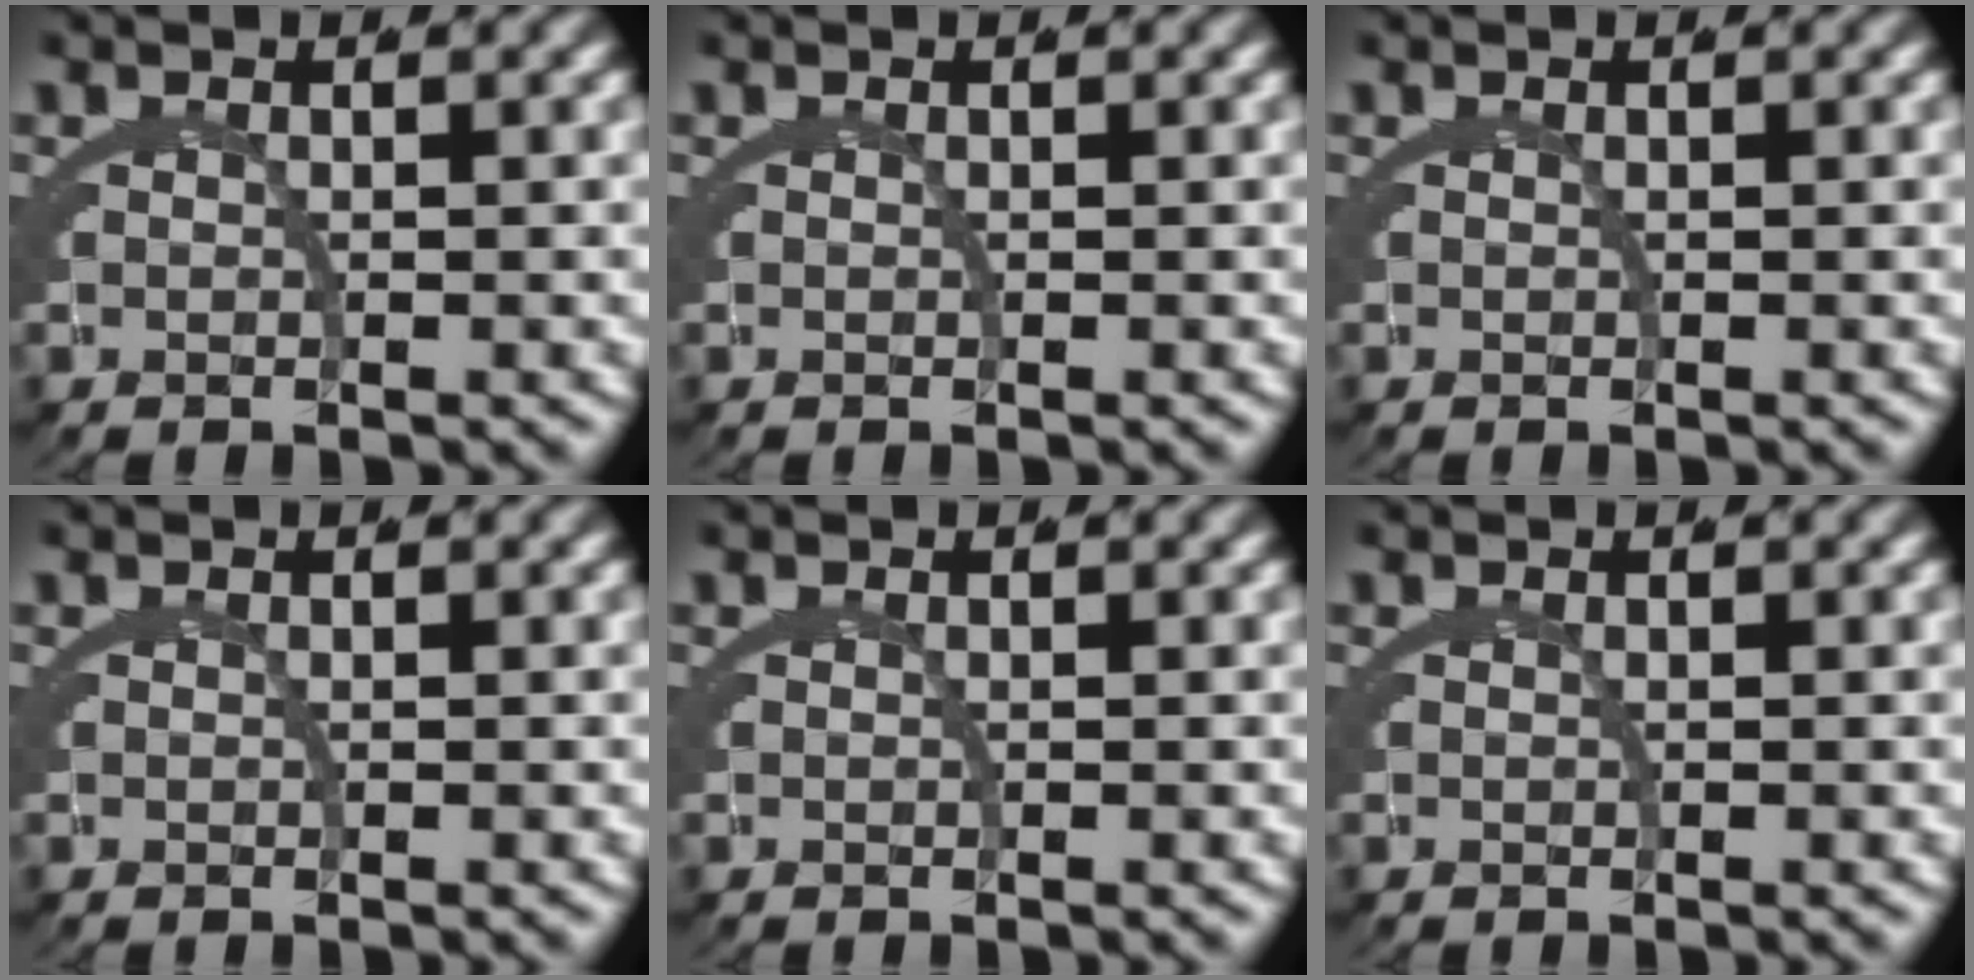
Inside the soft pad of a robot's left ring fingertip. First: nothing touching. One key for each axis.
{"total": 0.0}
{"total": 0.0}
{"total": 0.0}
{"total": 0.0}
{"total": 0.0}